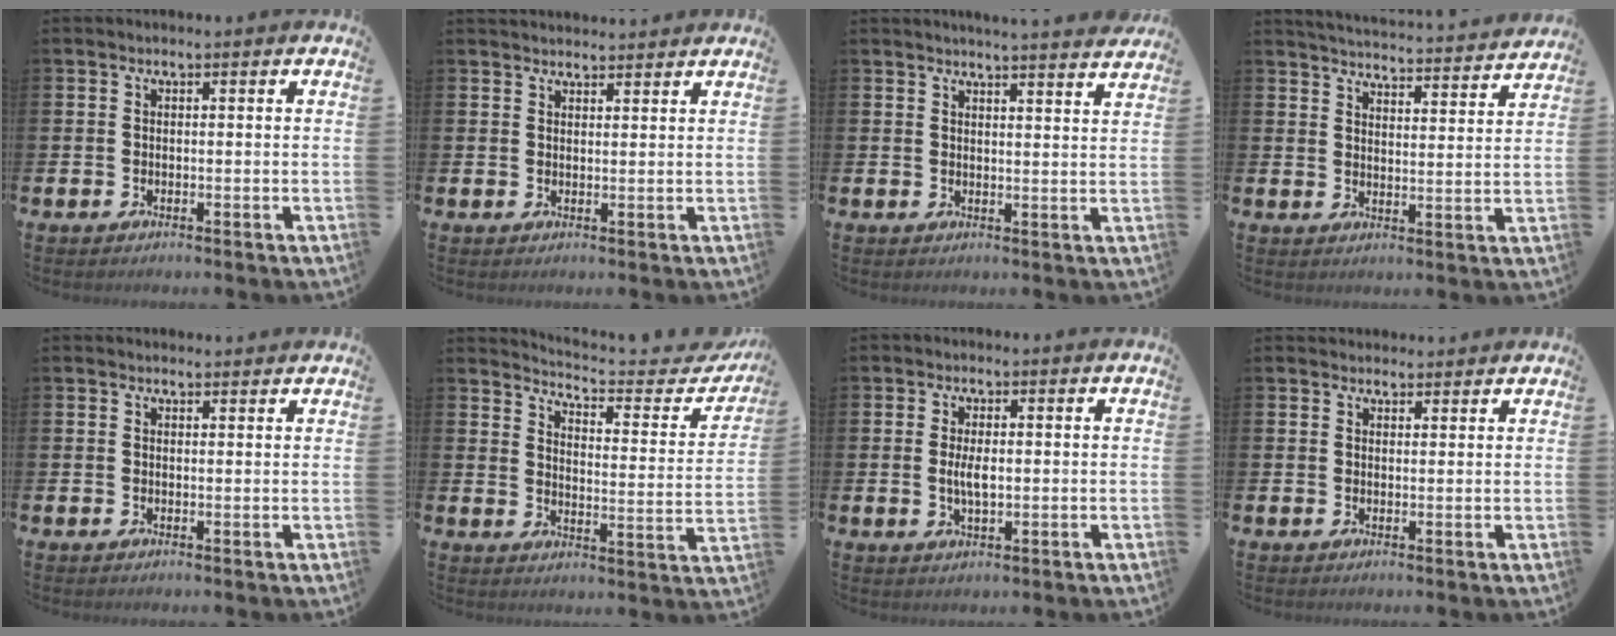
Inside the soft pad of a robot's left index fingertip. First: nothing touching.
{"total": 2.3, "force": [2.3, 0.4, -0.1], "torque": [0.011, -0.015, 0.038]}
{"total": 3.7, "force": [3.7, -0.6, 0.1], "torque": [0.005, -0.029, 0.062]}
{"total": 4.6, "force": [4.6, 0.0, 0.2], "torque": [-0.013, -0.046, 0.078]}
{"total": 1.2, "force": [1.2, 0.2, 0.0], "torque": [0.010, -0.003, 0.019]}
{"total": 4.6, "force": [4.4, 0.7, 1.4], "torque": [-0.042, -0.039, 0.065]}
{"total": 3.0, "force": [0.1, 1.2, 2.8], "torque": [-0.038, -0.004, -0.002]}
{"total": 2.0, "force": [1.9, 0.6, -0.1], "torque": [0.013, -0.009, 0.033]}